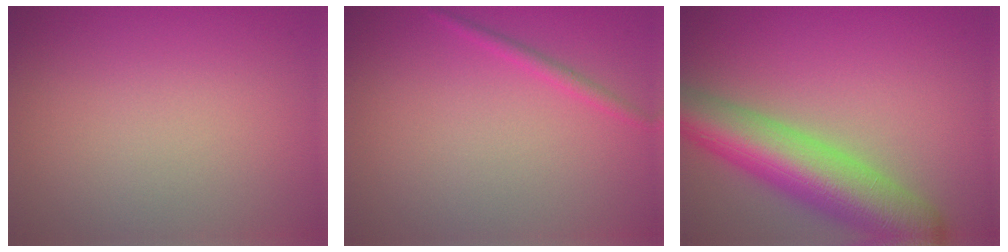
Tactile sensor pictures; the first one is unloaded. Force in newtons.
{"total": 1.1, "press": 1.0, "slide": 0.1}
{"total": 9.3, "press": 9.3, "slide": 0.5}